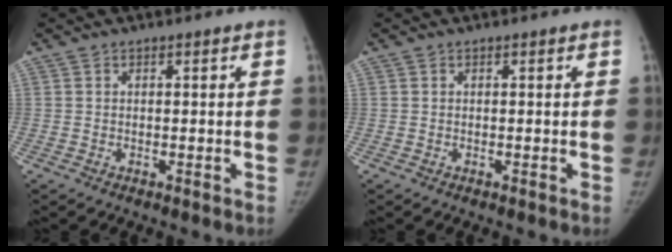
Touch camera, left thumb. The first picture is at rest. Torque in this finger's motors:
{"motor_torque": [-0.13, 0.13, 0.04, -0.03, 0.00]}